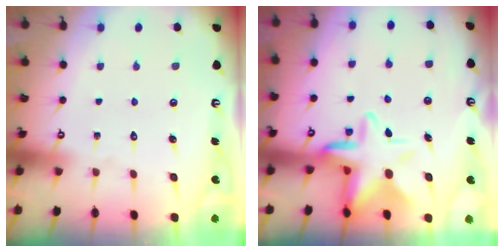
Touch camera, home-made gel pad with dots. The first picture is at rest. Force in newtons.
{"total": 10.3, "press": 10.0, "slide": 2.7}